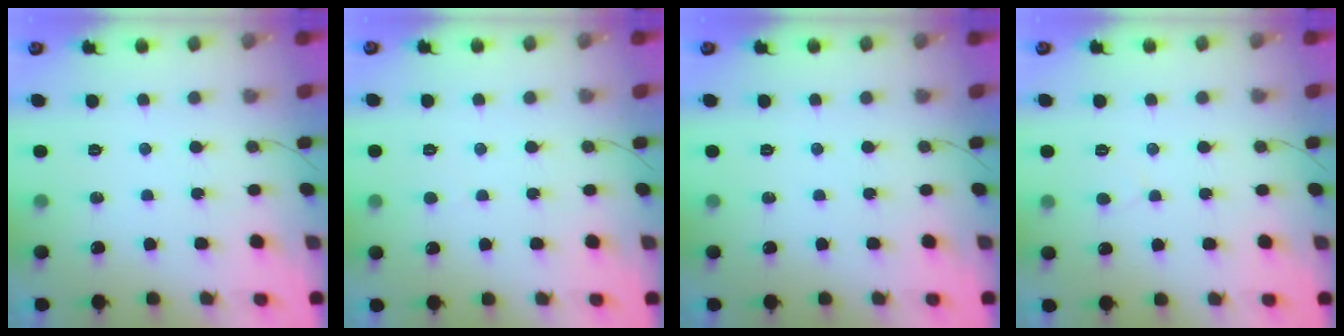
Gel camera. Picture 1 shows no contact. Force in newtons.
{"total": 2.1, "press": 2.1, "slide": 0.2}
{"total": 0.0}
{"total": 2.9, "press": 2.9, "slide": 0.3}